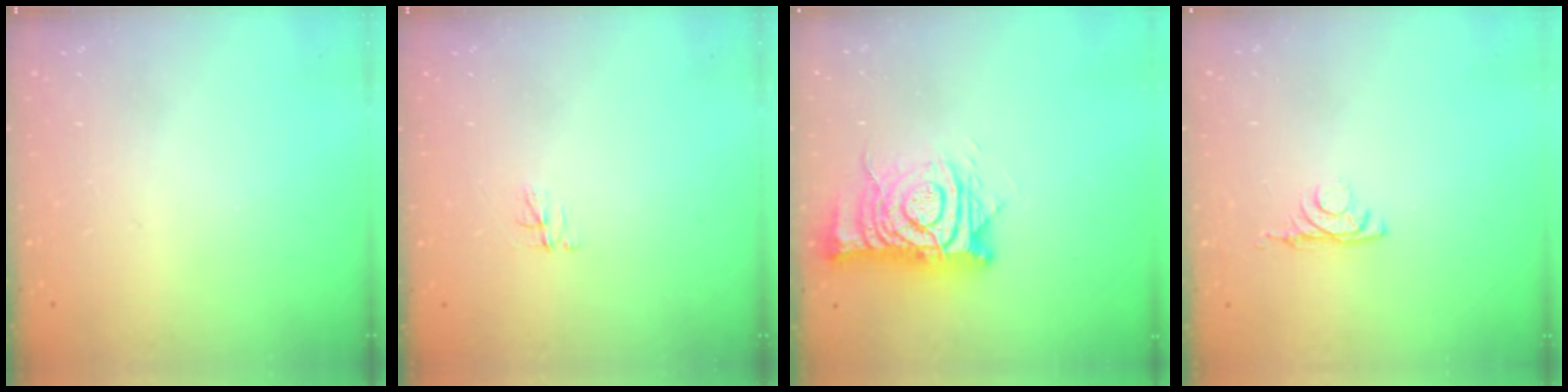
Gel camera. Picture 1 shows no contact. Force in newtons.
{"total": 3.1, "press": 3.1, "slide": 0.4}
{"total": 13.3, "press": 13.3, "slide": 1.1}
{"total": 3.4, "press": 3.3, "slide": 0.6}